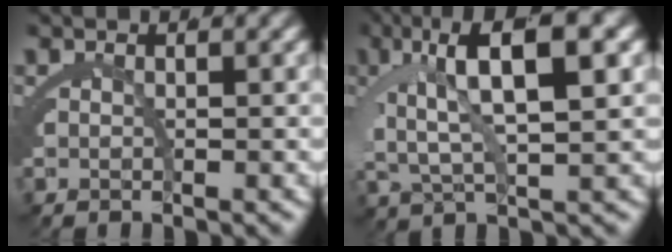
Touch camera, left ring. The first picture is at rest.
{"total": 8.1, "force": [2.2, 2.8, 7.3], "torque": [-0.136, 0.005, 0.044]}